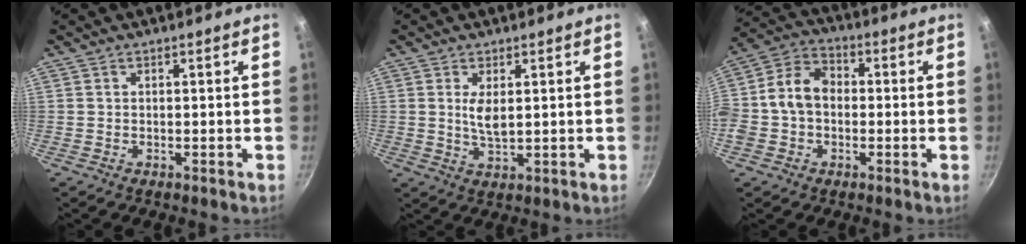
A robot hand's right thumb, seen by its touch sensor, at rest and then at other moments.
{"total": 4.1, "force": [1.0, 1.7, 3.6], "torque": [-0.066, -0.012, 0.021]}
{"total": 10.4, "force": [-0.7, 7.9, 6.7], "torque": [-0.101, 0.032, -0.035]}